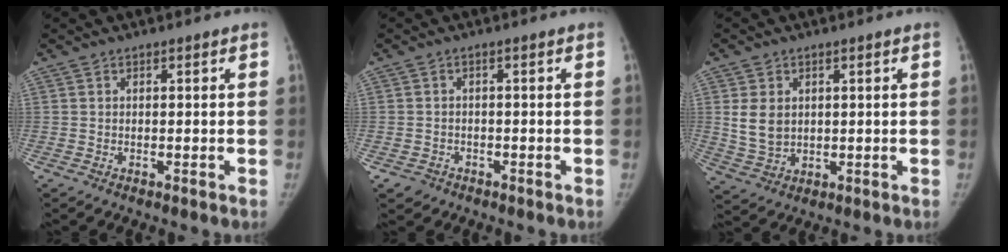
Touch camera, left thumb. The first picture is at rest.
{"total": 2.3, "force": [-1.4, 1.8, 0.2], "torque": [-0.005, 0.008, -0.021]}
{"total": 6.9, "force": [1.7, 5.3, 4.1], "torque": [-0.060, -0.012, 0.048]}